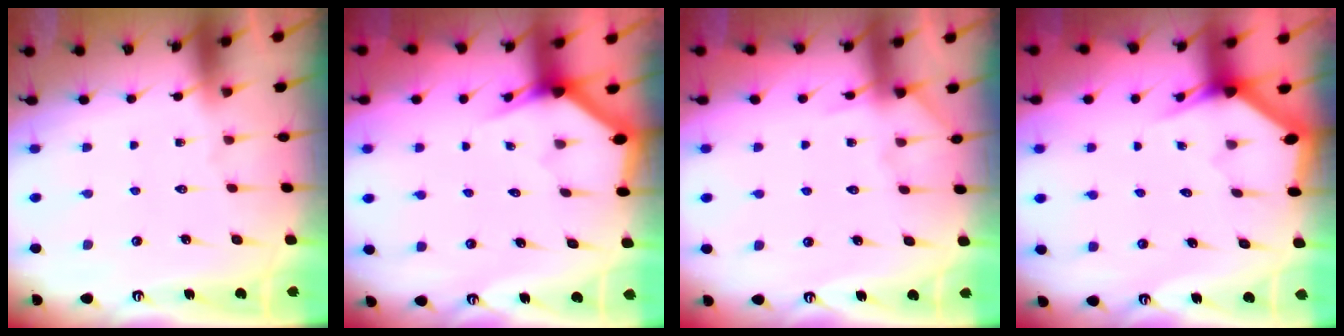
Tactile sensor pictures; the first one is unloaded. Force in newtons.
{"total": 3.0, "press": 3.0, "slide": 0.1}
{"total": 6.2, "press": 6.1, "slide": 0.8}
{"total": 3.0, "press": 3.0, "slide": 0.1}